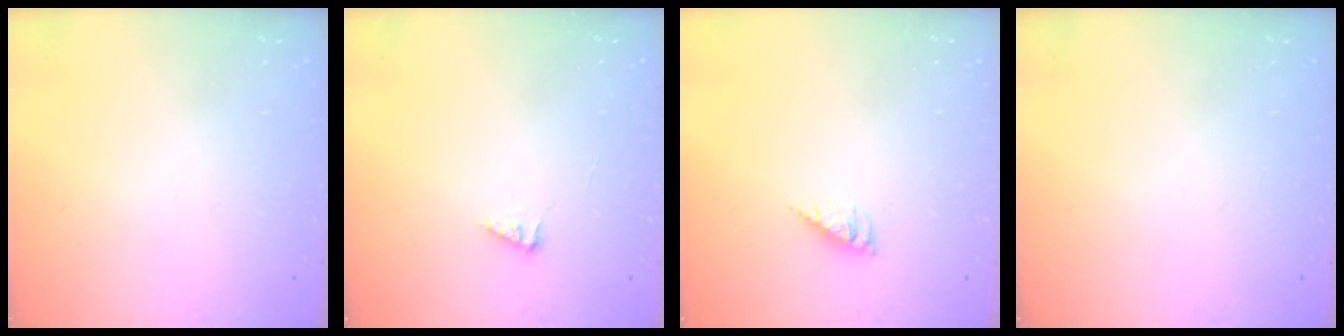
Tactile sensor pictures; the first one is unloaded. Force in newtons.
{"total": 2.5, "press": 2.5, "slide": 0.3}
{"total": 3.5, "press": 3.5, "slide": 0.5}
{"total": 0.0}